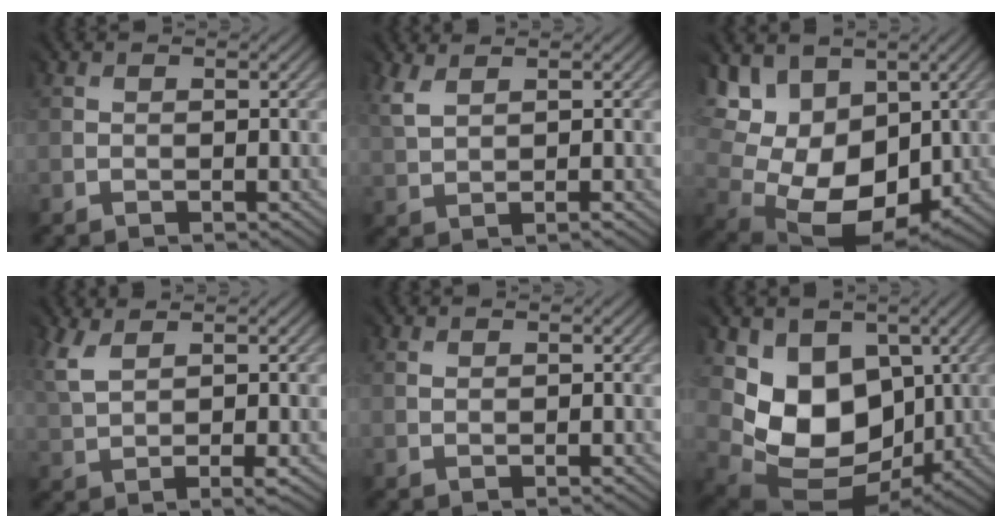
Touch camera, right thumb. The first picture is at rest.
{"total": 3.3, "force": [2.2, 1.0, 2.1], "torque": [-0.059, 0.005, 0.047]}
{"total": 13.9, "force": [3.3, 10.3, 8.8], "torque": [-0.182, -0.010, 0.081]}
{"total": 4.8, "force": [2.5, 1.7, 3.8], "torque": [-0.103, -0.001, 0.056]}
{"total": 0.8, "force": [0.7, 0.1, 0.4], "torque": [-0.009, 0.002, 0.017]}
{"total": 9.9, "force": [2.3, 8.0, 5.4], "torque": [-0.125, -0.024, 0.048]}